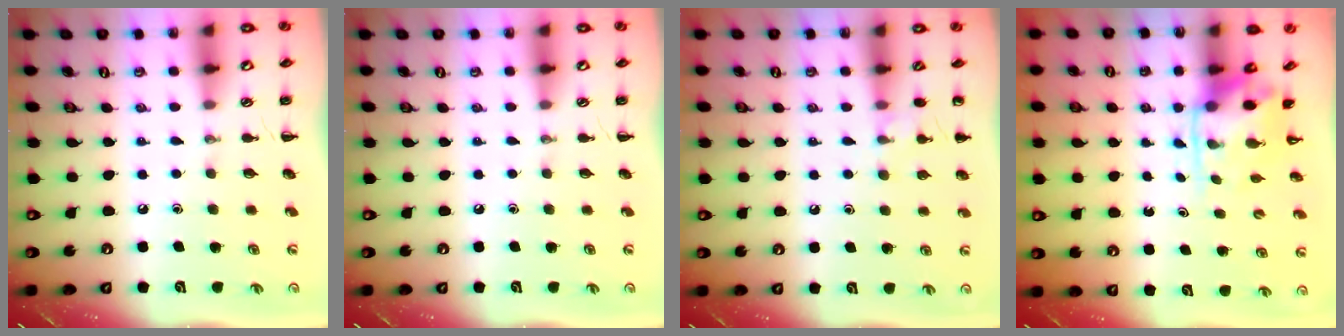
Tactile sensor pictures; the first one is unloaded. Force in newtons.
{"total": 0.0}
{"total": 6.5, "press": 6.2, "slide": 2.0}
{"total": 3.5, "press": 3.4, "slide": 0.7}